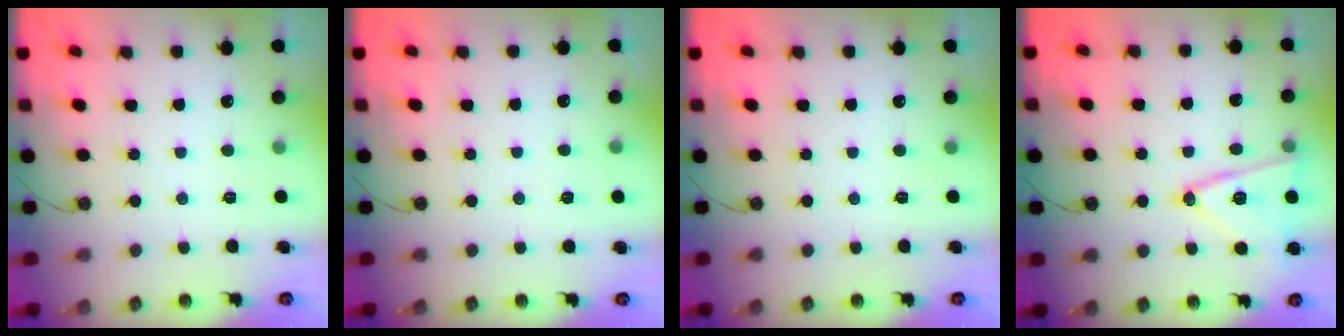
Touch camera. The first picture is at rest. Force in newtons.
{"total": 4.3, "press": 0.8, "slide": 4.3}
{"total": 0.0}
{"total": 14.7, "press": 14.5, "slide": 2.7}